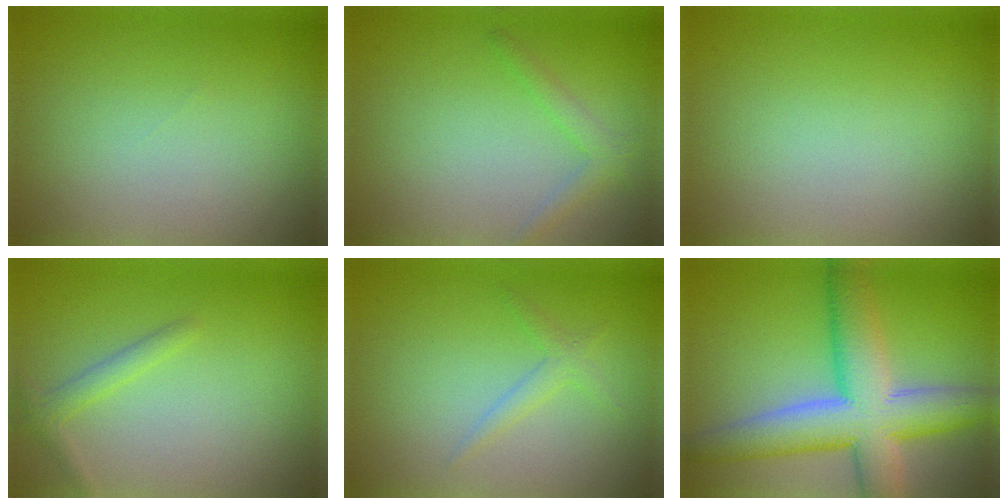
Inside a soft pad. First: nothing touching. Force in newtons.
{"total": 1.6, "press": 1.6, "slide": 0.1}
{"total": 0.0}
{"total": 1.6, "press": 1.6, "slide": 0.1}
{"total": 1.4, "press": 1.4, "slide": 0.0}
{"total": 9.9, "press": 9.9, "slide": 0.5}